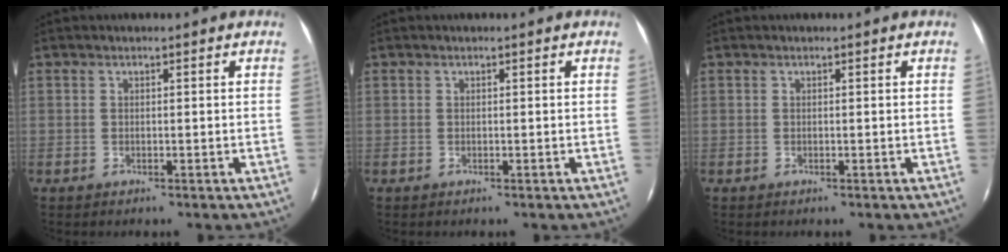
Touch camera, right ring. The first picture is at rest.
{"total": 0.0}
{"total": 0.0}